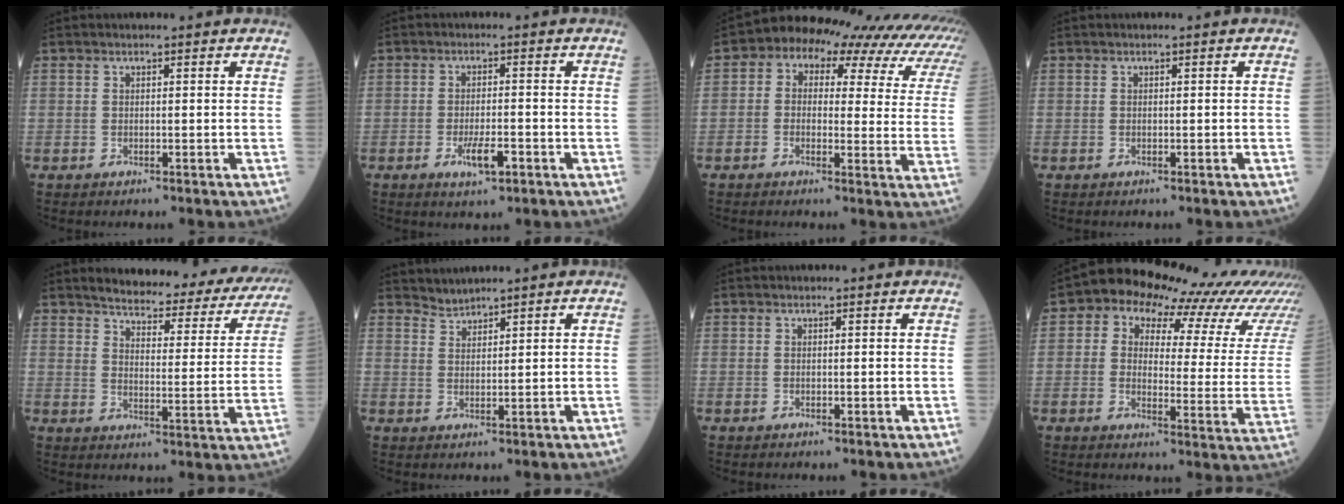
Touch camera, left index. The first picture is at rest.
{"total": 4.1, "force": [-1.9, 1.0, 3.4], "torque": [-0.066, -0.002, -0.029]}
{"total": 19.6, "force": [13.3, 8.4, 11.6], "torque": [-0.152, 0.052, 0.135]}
{"total": 0.0}
{"total": 23.5, "force": [21.6, 5.2, 7.8], "torque": [-0.086, -0.059, 0.249]}
{"total": 1.9, "force": [1.8, -0.4, -0.4], "torque": [0.001, 0.001, 0.043]}
{"total": 0.0}
{"total": 17.4, "force": [14.1, 5.8, 8.3], "torque": [-0.094, 0.001, 0.135]}